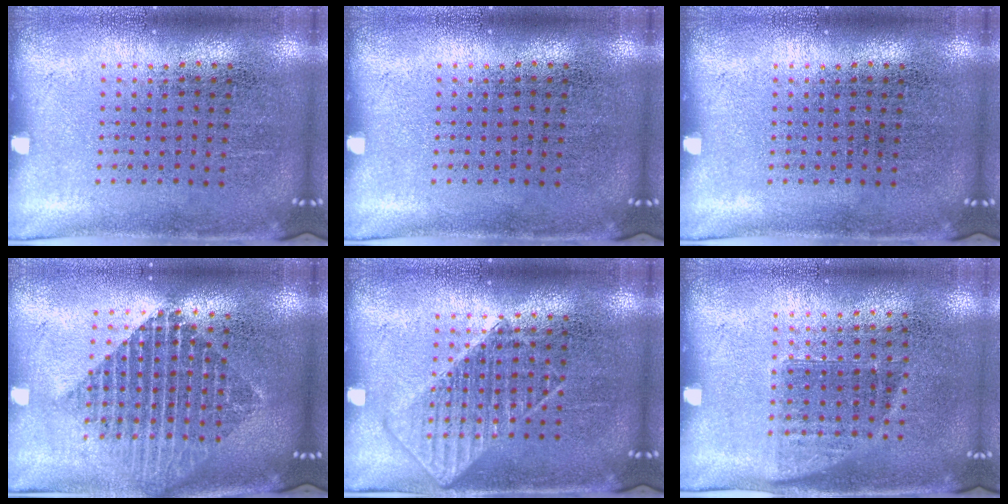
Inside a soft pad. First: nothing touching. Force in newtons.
{"total": 0.0}
{"total": 0.0}
{"total": 2.1, "press": 1.7, "slide": 1.2}
{"total": 2.0, "press": 2.0, "slide": 0.5}
{"total": 0.9, "press": 0.7, "slide": 0.5}